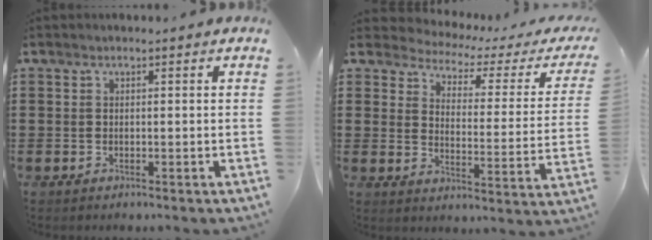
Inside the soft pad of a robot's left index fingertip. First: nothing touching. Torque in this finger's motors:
{"motor_torque": [2.14, 0.00, -0.15, -0.10]}